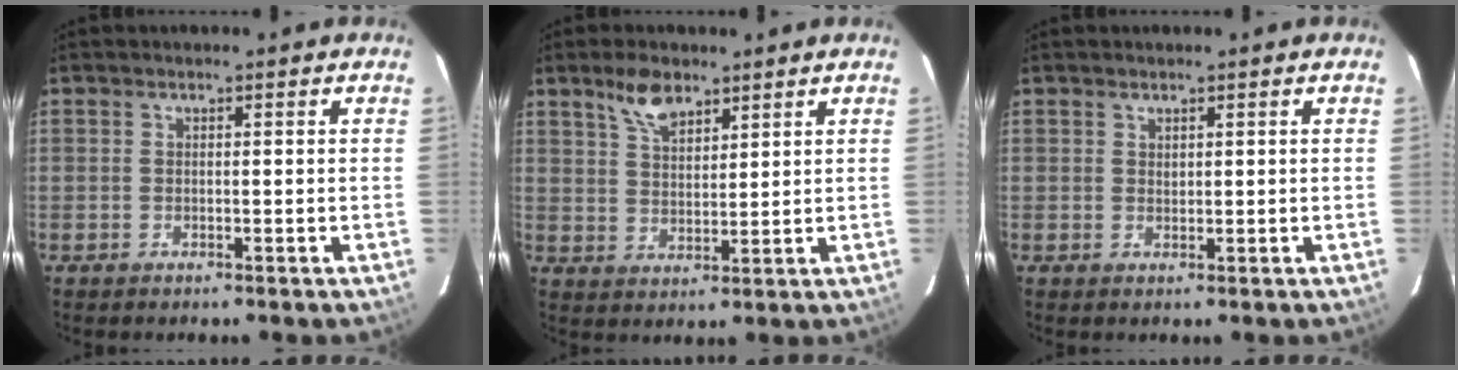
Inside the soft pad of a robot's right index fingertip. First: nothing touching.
{"total": 6.3, "force": [4.4, 2.8, 3.5], "torque": [-0.060, 0.006, 0.085]}
{"total": 0.8, "force": [0.6, 0.4, 0.2], "torque": [-0.002, 0.002, 0.012]}